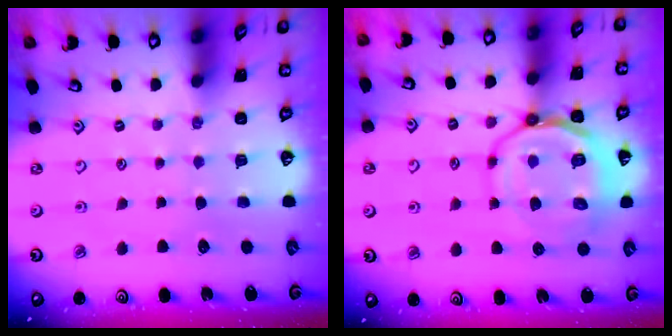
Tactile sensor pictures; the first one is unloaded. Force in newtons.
{"total": 12.4, "press": 12.1, "slide": 2.3}